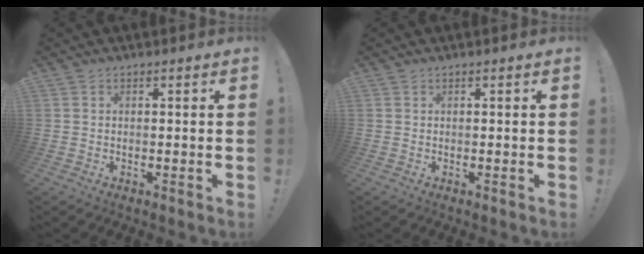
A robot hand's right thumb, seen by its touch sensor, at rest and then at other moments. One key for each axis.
{"total": 0.0}